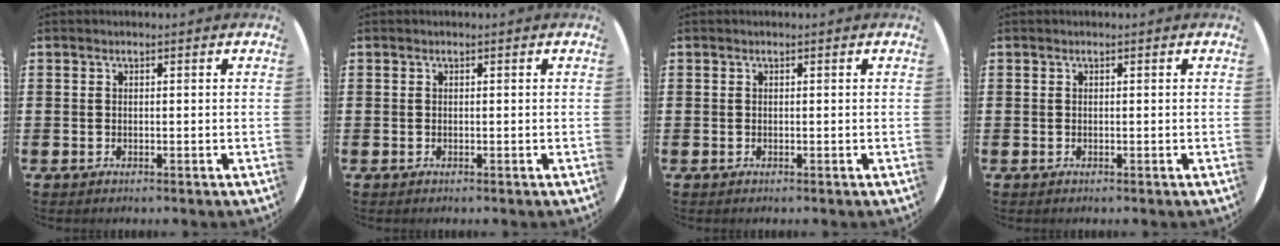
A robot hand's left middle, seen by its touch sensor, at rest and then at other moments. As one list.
[{"total": 0.0}, {"total": 0.0}, {"total": 0.0}]